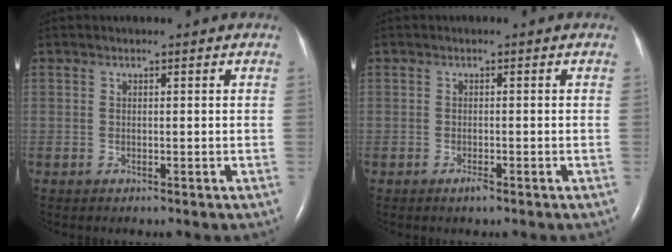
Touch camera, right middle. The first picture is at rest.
{"total": 1.1, "force": [-0.8, 0.1, 0.7], "torque": [-0.018, -0.001, -0.012]}